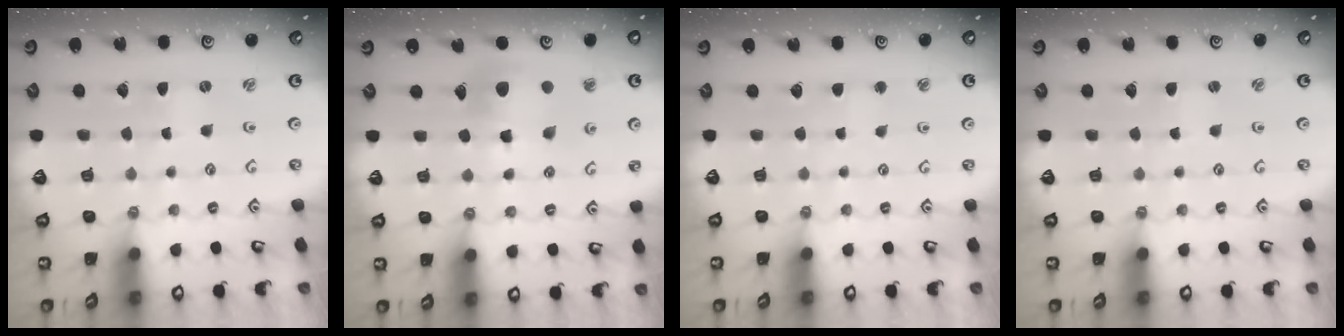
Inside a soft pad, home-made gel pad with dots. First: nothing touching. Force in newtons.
{"total": 10.2, "press": 10.2, "slide": 1.3}
{"total": 1.9, "press": 1.9, "slide": 0.3}
{"total": 2.0, "press": 2.0, "slide": 0.4}